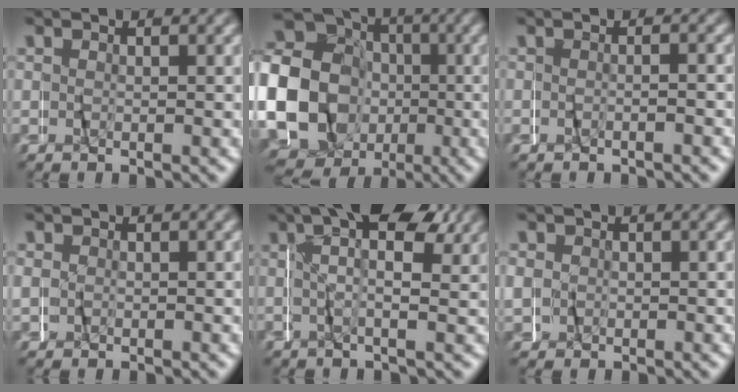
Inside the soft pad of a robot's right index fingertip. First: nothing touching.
{"total": 18.8, "force": [-3.4, 17.0, 7.2], "torque": [-0.200, -0.056, -0.060]}
{"total": 1.1, "force": [-1.1, -0.2, 0.3], "torque": [-0.011, 0.008, -0.023]}
{"total": 1.3, "force": [0.3, 1.3, 0.0], "torque": [-0.003, 0.004, 0.003]}
{"total": 7.3, "force": [3.8, 2.1, 5.8], "torque": [-0.085, 0.024, 0.044]}
{"total": 2.2, "force": [0.3, 2.1, 0.2], "torque": [-0.013, 0.001, 0.004]}